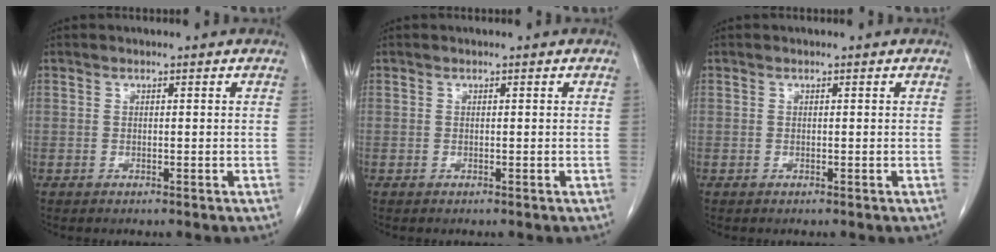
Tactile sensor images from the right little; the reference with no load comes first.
{"total": 0.0}
{"total": 0.0}